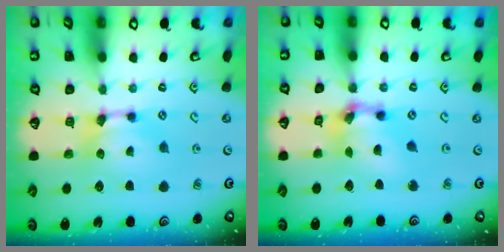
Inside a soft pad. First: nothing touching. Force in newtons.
{"total": 6.9, "press": 6.5, "slide": 2.2}